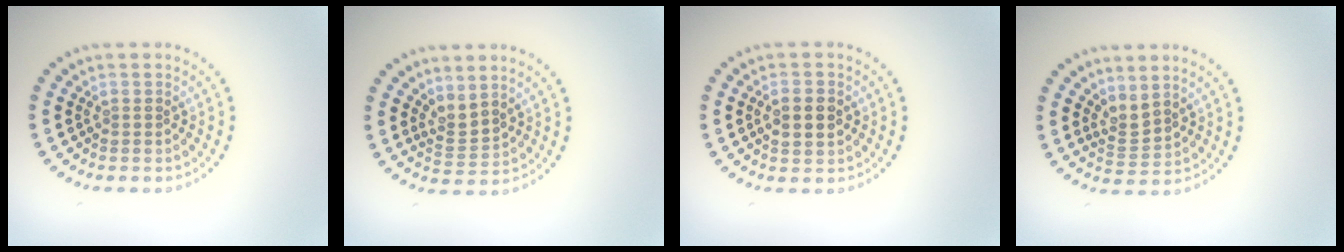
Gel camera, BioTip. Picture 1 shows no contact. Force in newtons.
{"total": 2.3, "press": 1.5, "slide": 1.7}
{"total": 2.4, "press": 2.4, "slide": 0.2}
{"total": 2.2, "press": 1.4, "slide": 1.7}